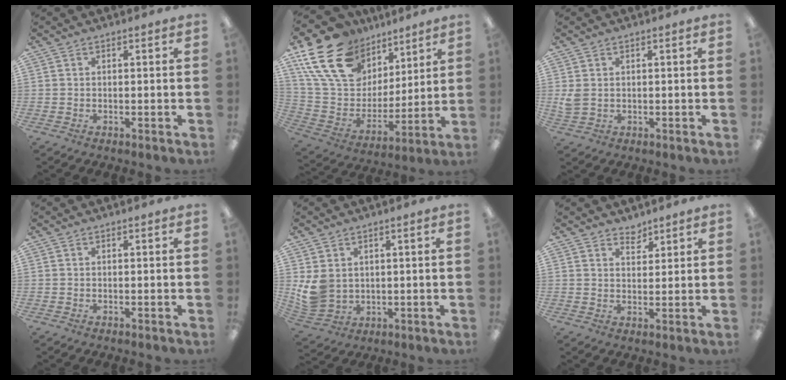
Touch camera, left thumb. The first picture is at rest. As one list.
[{"total": 22.8, "force": [12.8, 14.9, 11.5], "torque": [-0.231, -0.052, 0.245]}, {"total": 2.8, "force": [0.7, 2.1, 1.7], "torque": [-0.036, 0.004, 0.014]}, {"total": 0.0}, {"total": 7.4, "force": [1.8, 6.2, 3.7], "torque": [-0.095, -0.006, 0.036]}, {"total": 3.3, "force": [3.1, 1.2, 0.0], "torque": [0.010, -0.023, 0.056]}]